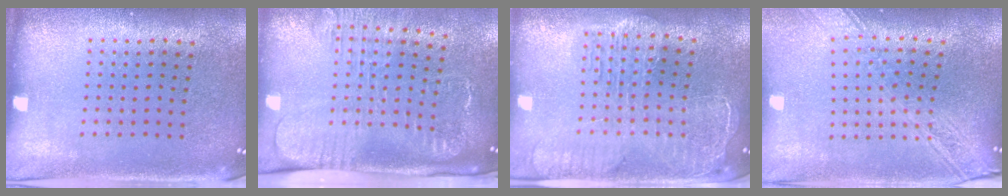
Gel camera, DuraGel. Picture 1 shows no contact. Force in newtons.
{"total": 2.6, "press": 2.0, "slide": 1.7}
{"total": 2.4, "press": 2.1, "slide": 1.1}
{"total": 2.4, "press": 2.0, "slide": 1.4}